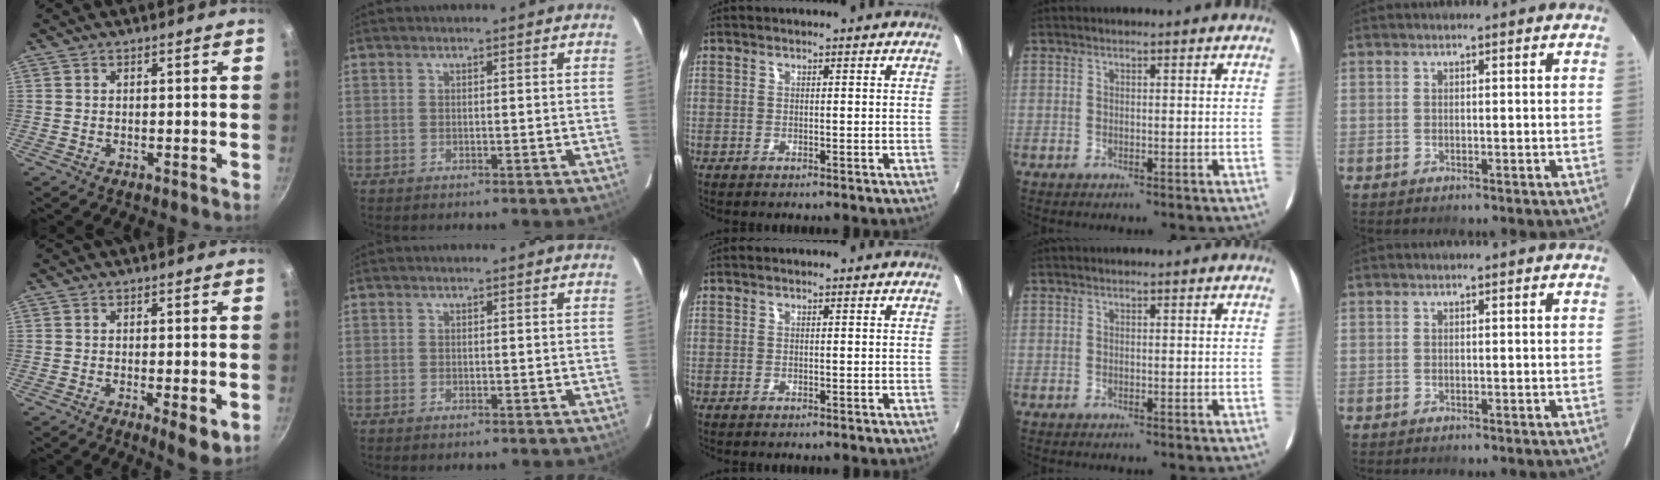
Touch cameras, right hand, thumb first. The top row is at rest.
{"thumb": {"total": 5.6, "force": [-1.6, 1.6, 5.1], "torque": [-0.073, -0.008, -0.018]}, "index": {"total": 0.8, "force": [-0.6, 0.4, 0.4], "torque": [-0.008, -0.003, -0.011]}}